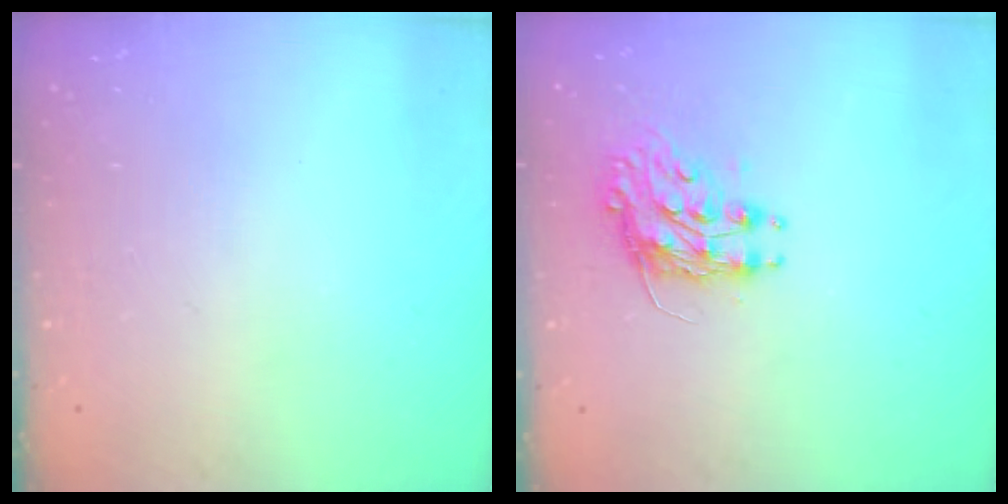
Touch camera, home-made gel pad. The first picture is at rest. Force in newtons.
{"total": 8.7, "press": 8.7, "slide": 0.5}